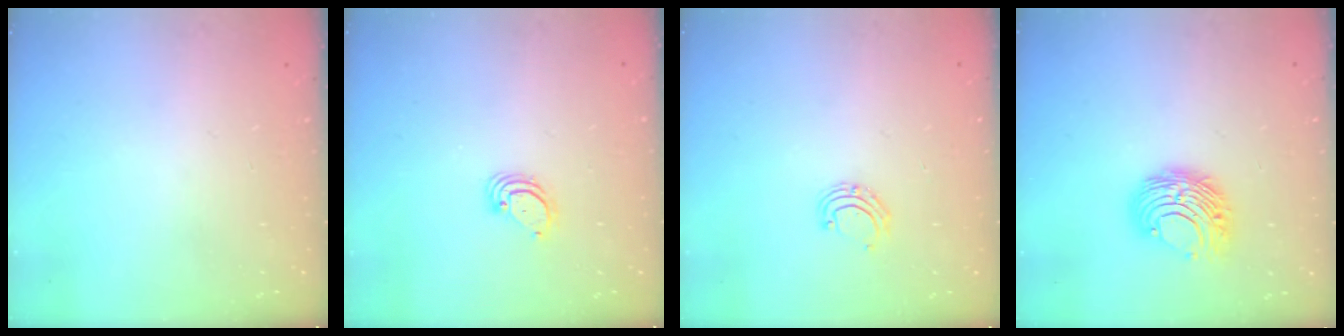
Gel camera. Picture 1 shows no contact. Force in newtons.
{"total": 3.9, "press": 3.9, "slide": 0.2}
{"total": 4.1, "press": 4.1, "slide": 0.4}
{"total": 8.6, "press": 8.6, "slide": 0.5}